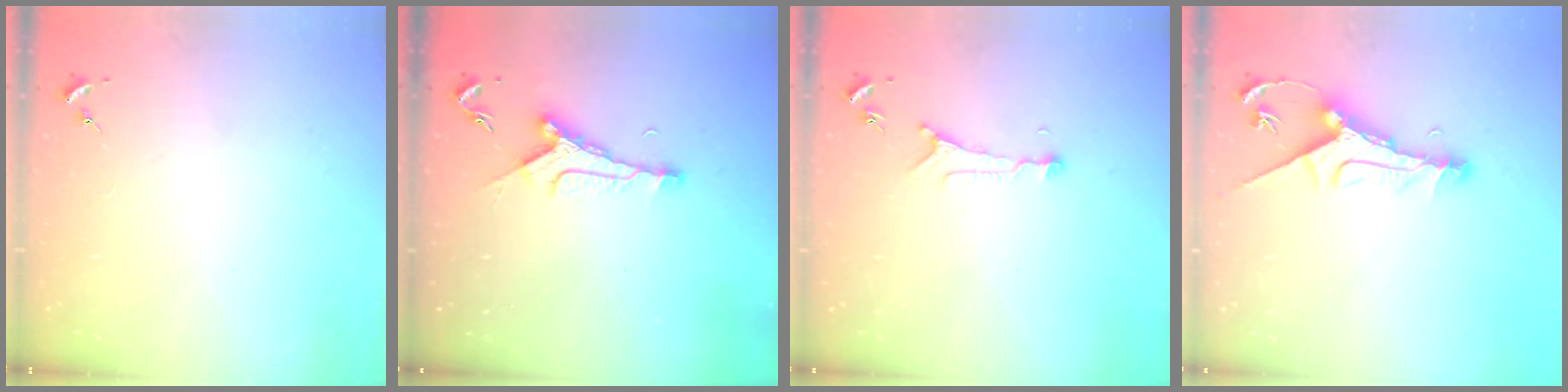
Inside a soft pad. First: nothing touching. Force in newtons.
{"total": 8.7, "press": 8.7, "slide": 0.6}
{"total": 5.6, "press": 5.6, "slide": 0.4}
{"total": 12.3, "press": 12.2, "slide": 0.9}